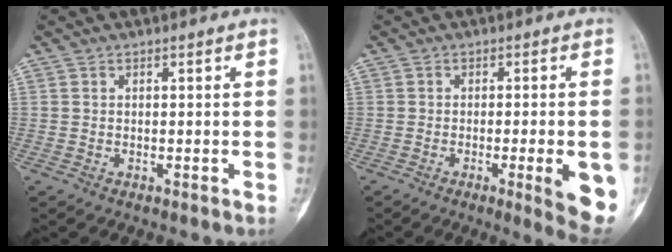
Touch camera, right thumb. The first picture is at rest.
{"total": 9.1, "force": [-2.8, 1.5, 8.5], "torque": [-0.098, -0.010, -0.033]}